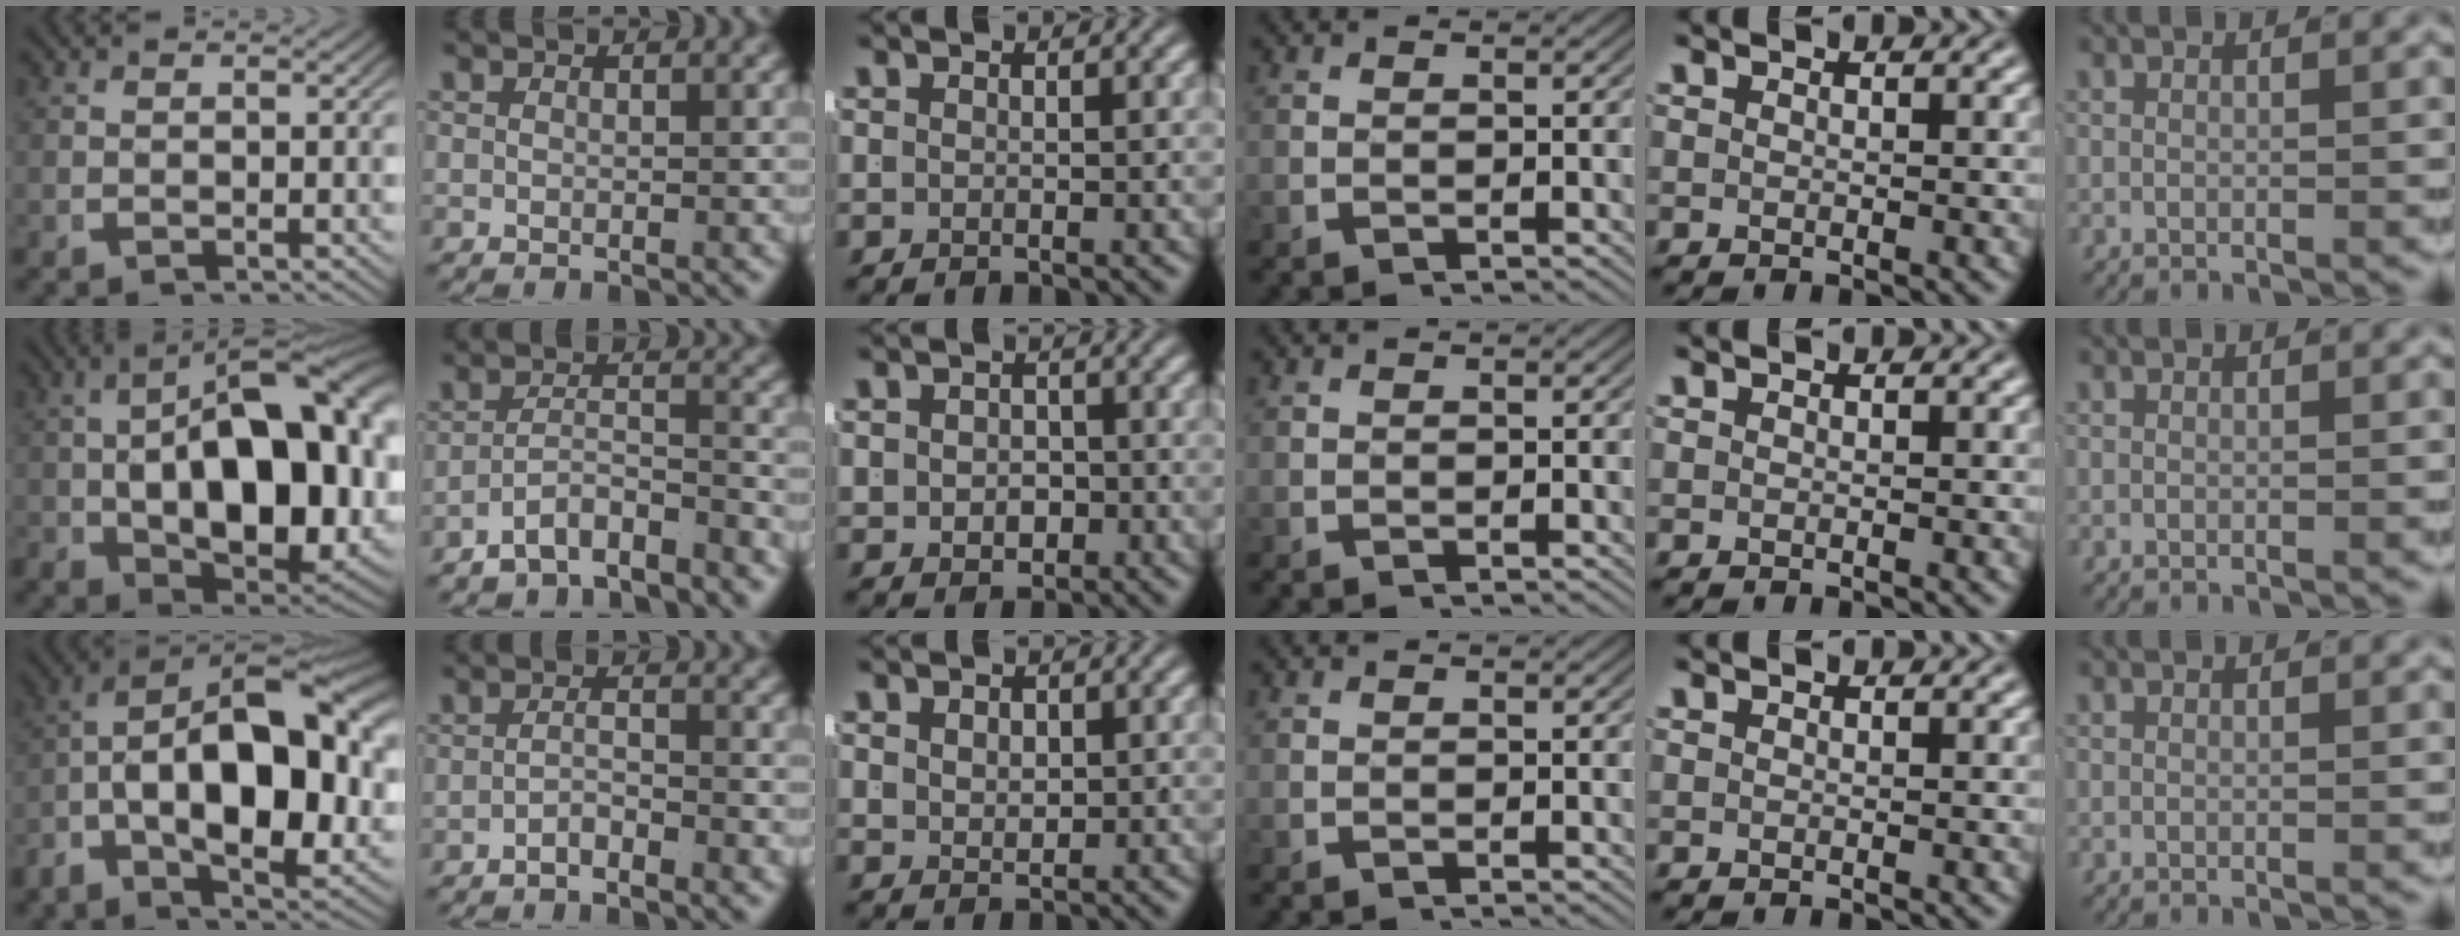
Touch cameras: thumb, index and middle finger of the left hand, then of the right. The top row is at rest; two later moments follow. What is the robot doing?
{"motion": "lift_and_place", "object": "jacket"}